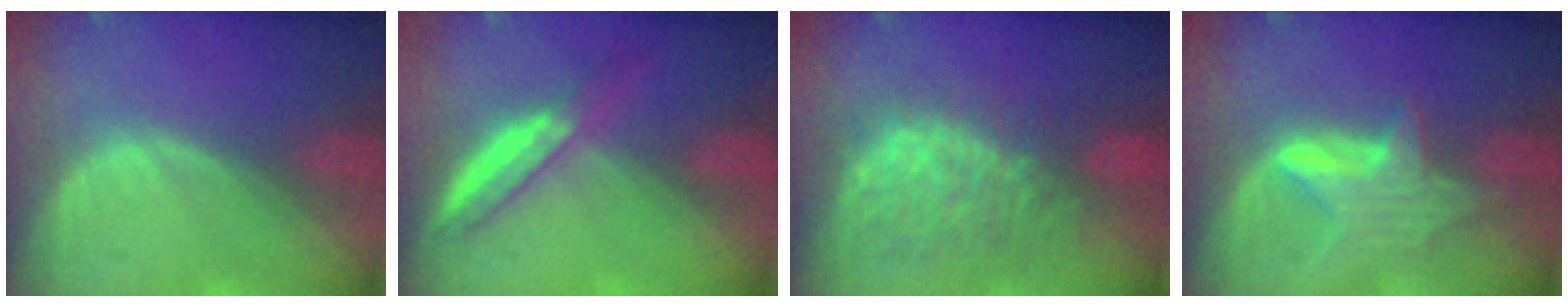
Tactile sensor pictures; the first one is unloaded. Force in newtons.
{"total": 5.2, "press": 4.6, "slide": 2.4}
{"total": 9.8, "press": 9.2, "slide": 3.6}
{"total": 6.0, "press": 6.0, "slide": 0.7}